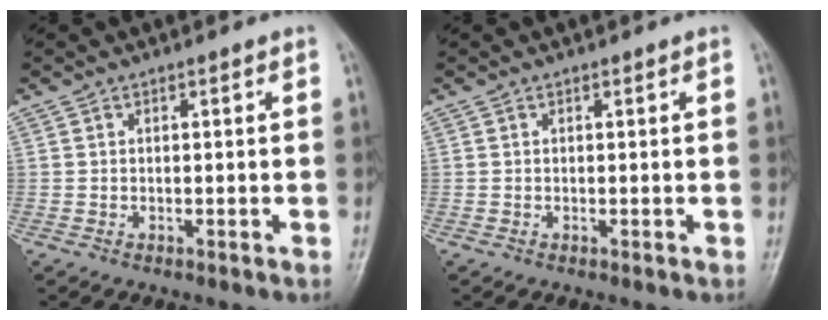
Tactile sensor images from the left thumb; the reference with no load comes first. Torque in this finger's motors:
{"motor_torque": [0.00, 0.00, -0.10, -0.10, 0.00]}